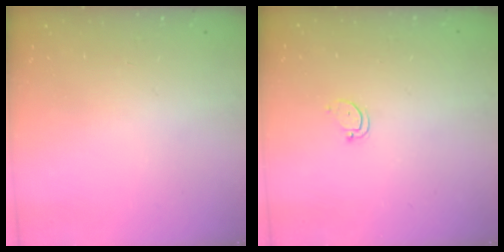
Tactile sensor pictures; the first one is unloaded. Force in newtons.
{"total": 2.9, "press": 2.9, "slide": 0.2}